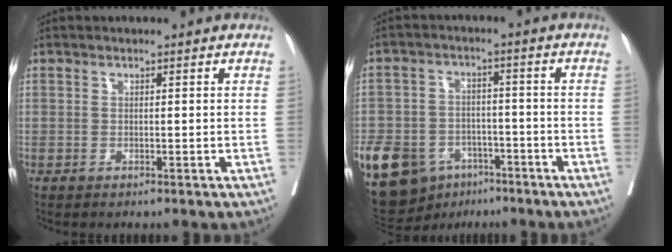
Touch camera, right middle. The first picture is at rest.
{"total": 18.1, "force": [-9.6, 12.9, 8.5], "torque": [-0.211, 0.006, -0.149]}